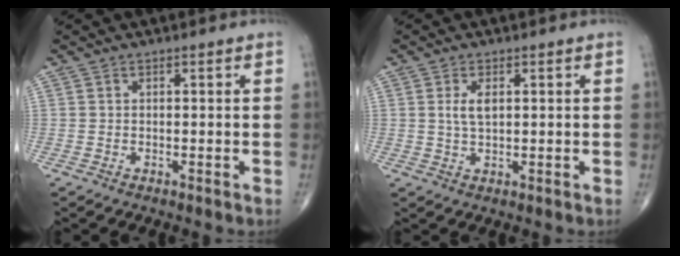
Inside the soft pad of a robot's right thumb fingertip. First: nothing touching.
{"total": 3.2, "force": [0.8, 1.5, 2.8], "torque": [-0.054, -0.003, 0.017]}